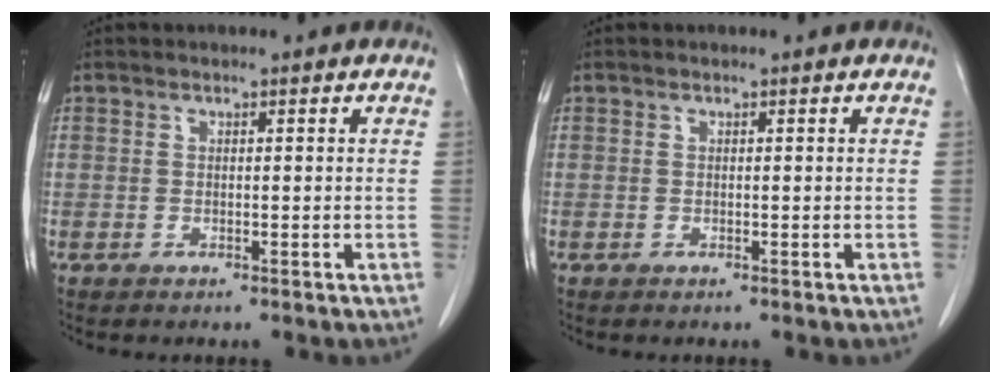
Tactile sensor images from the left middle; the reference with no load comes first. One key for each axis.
{"total": 0.0}